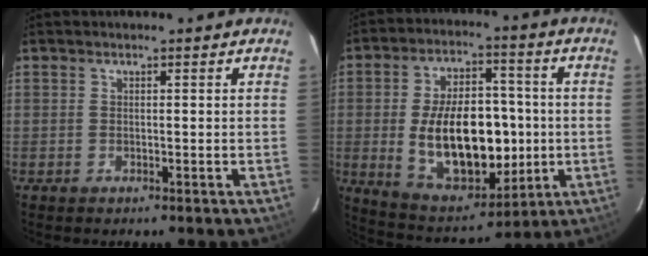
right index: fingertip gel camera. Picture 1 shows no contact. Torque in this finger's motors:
{"motor_torque": [0.89, -0.08, 1.03, 0.21]}